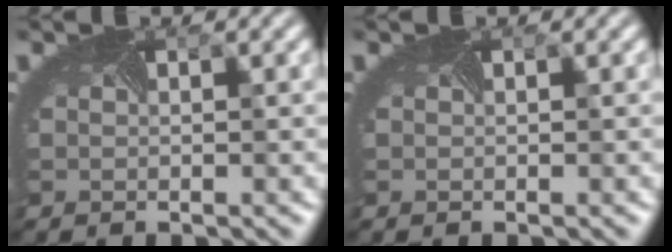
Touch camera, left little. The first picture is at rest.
{"total": 0.0}